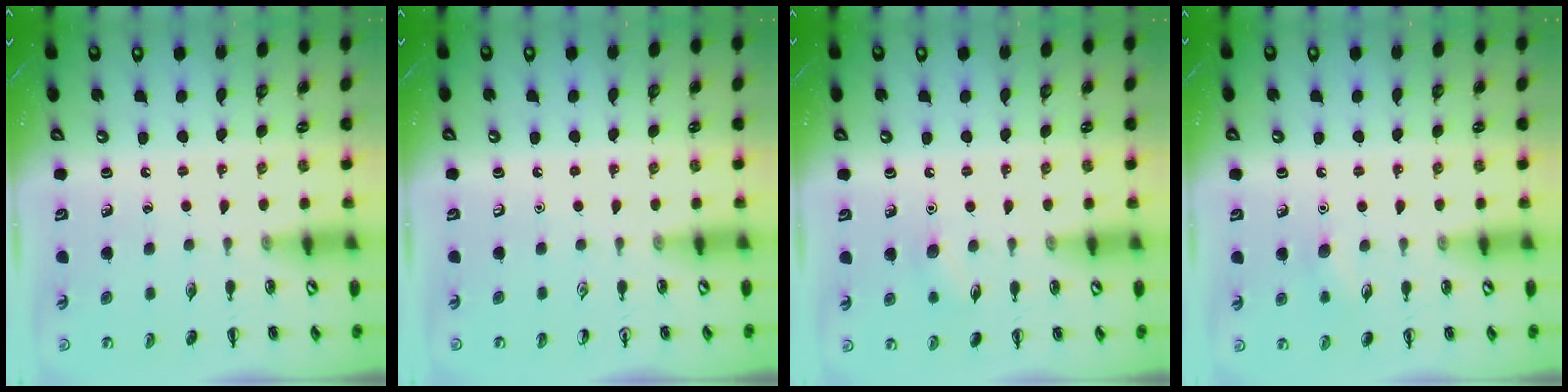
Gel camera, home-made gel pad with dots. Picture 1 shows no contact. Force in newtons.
{"total": 0.0}
{"total": 6.7, "press": 6.5, "slide": 1.7}
{"total": 5.5, "press": 5.4, "slide": 1.3}